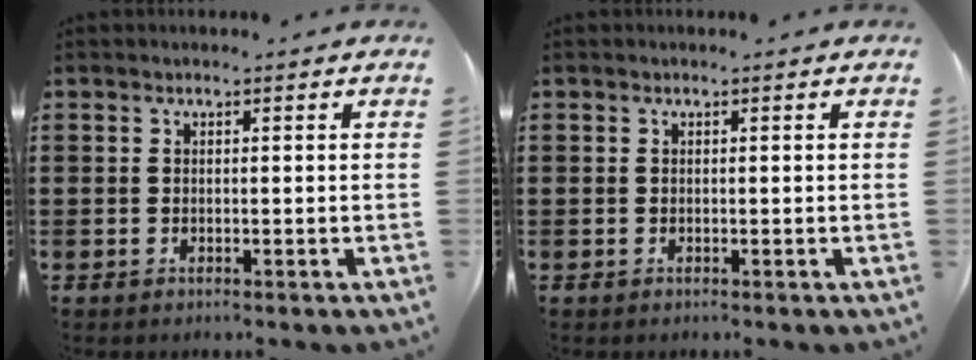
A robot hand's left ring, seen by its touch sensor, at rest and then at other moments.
{"total": 0.0}